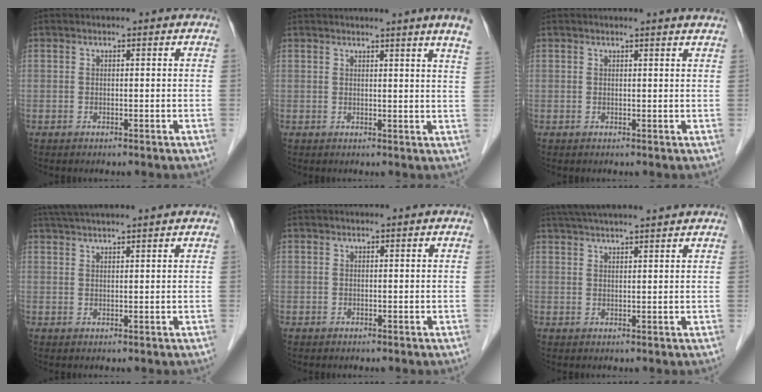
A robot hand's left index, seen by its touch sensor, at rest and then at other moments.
{"total": 6.4, "force": [5.4, -1.6, 3.2], "torque": [-0.033, -0.024, 0.044]}
{"total": 3.0, "force": [2.8, -0.4, 0.8], "torque": [-0.015, -0.002, 0.023]}
{"total": 8.4, "force": [7.4, -0.7, 3.9], "torque": [-0.066, 0.040, 0.109]}
{"total": 0.0}
{"total": 12.0, "force": [10.7, 0.0, 5.5], "torque": [-0.092, 0.038, 0.151]}